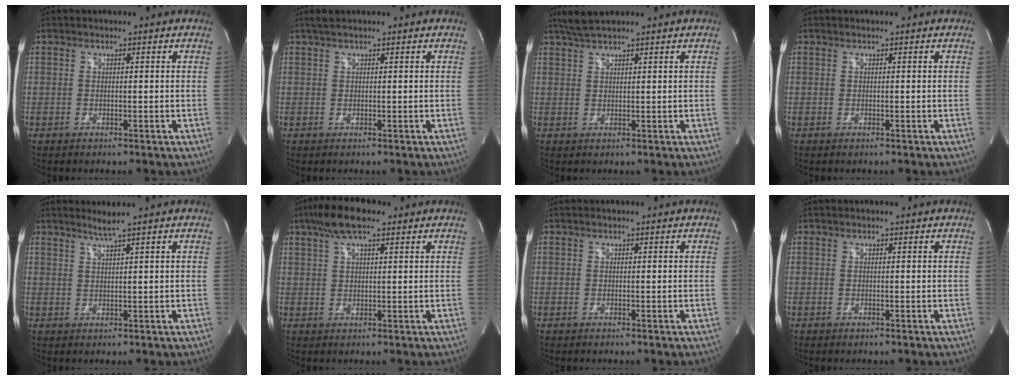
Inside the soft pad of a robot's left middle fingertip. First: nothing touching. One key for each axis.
{"total": 1.6, "fx": 1.3, "fy": 0.2, "fz": 0.9, "tx": -0.023, "ty": 0.018, "tz": 0.025}
{"total": 3.6, "fx": 3.1, "fy": 0.1, "fz": 1.7, "tx": -0.040, "ty": 0.015, "tz": 0.063}
{"total": 0.0}
{"total": 2.0, "fx": 1.6, "fy": -0.9, "fz": 0.9, "tx": -0.022, "ty": -0.007, "tz": 0.033}
{"total": 7.1, "fx": 4.6, "fy": 2.0, "fz": 5.1, "tx": -0.106, "ty": 0.023, "tz": 0.080}
{"total": 0.0}
{"total": 0.0}